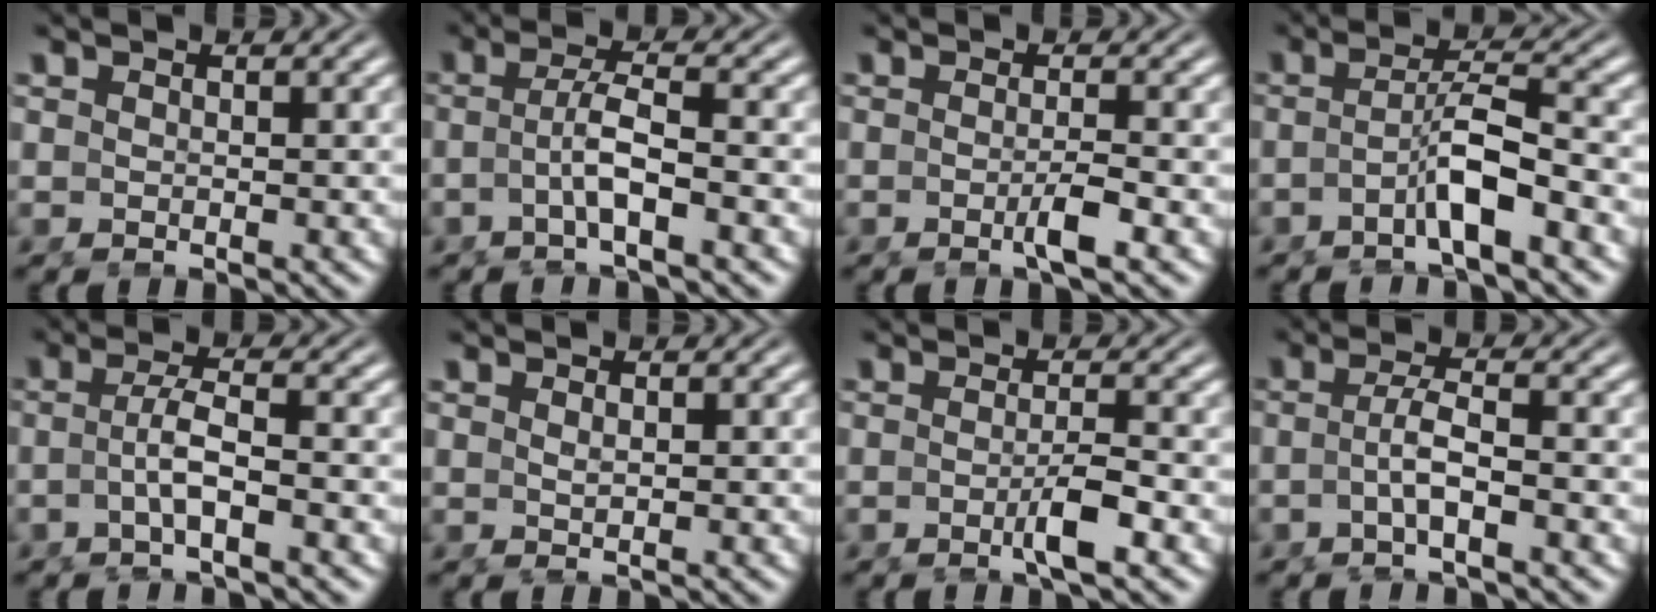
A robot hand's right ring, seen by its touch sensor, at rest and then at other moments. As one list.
[{"total": 3.1, "force": [-1.3, 0.1, 2.8], "torque": [-0.057, -0.007, -0.018]}, {"total": 1.9, "force": [-1.0, -0.5, 1.5], "torque": [-0.019, 0.000, -0.020]}, {"total": 3.4, "force": [-1.7, -0.1, 2.9], "torque": [-0.047, -0.008, -0.024]}, {"total": 3.0, "force": [-1.3, 0.1, 2.7], "torque": [-0.056, -0.007, -0.018]}, {"total": 0.9, "force": [0.2, -0.8, 0.4], "torque": [-0.006, -0.009, 0.015]}, {"total": 2.4, "force": [-1.2, -0.4, 2.0], "torque": [-0.028, -0.001, -0.023]}, {"total": 2.8, "force": [-1.4, -0.1, 2.5], "torque": [-0.052, -0.007, -0.020]}]